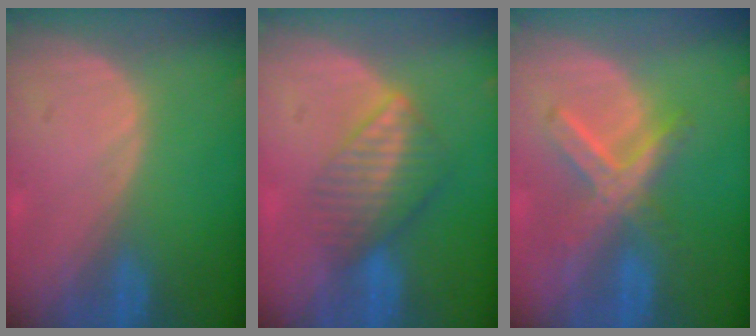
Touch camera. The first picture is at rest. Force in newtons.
{"total": 6.7, "press": 5.9, "slide": 3.1}
{"total": 7.0, "press": 6.2, "slide": 3.2}